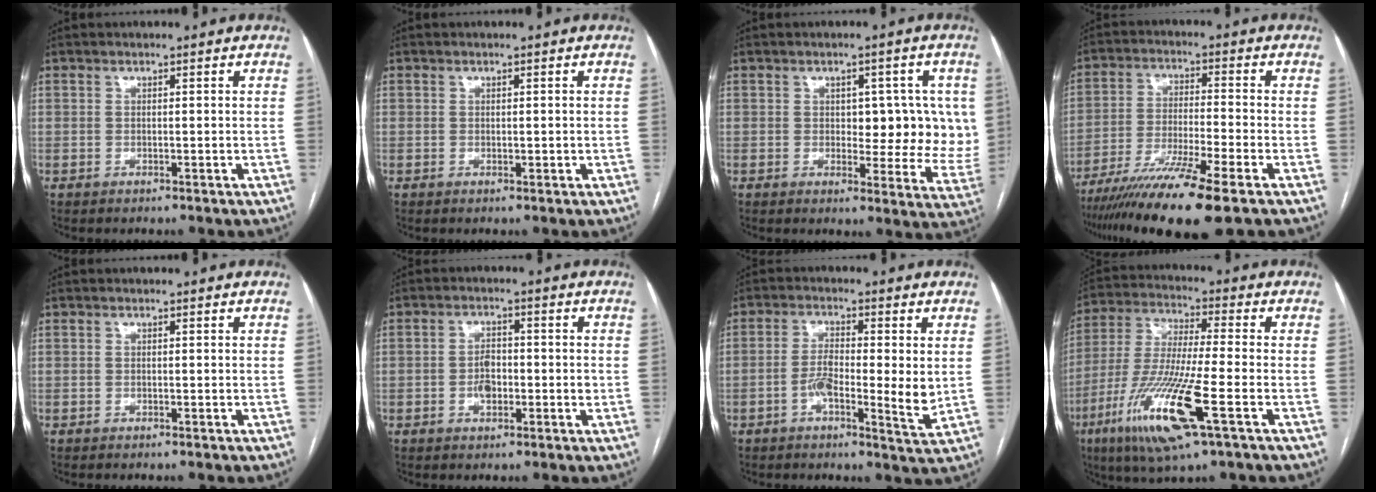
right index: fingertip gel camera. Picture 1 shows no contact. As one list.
[{"total": 0.8, "force": [0.0, 0.6, 0.6], "torque": [-0.008, 0.000, 0.003]}, {"total": 9.2, "force": [1.4, 4.9, 7.7], "torque": [-0.073, 0.008, 0.021]}, {"total": 13.2, "force": [-9.2, -0.8, 9.4], "torque": [-0.175, -0.039, -0.158]}, {"total": 0.0}, {"total": 3.7, "force": [-0.8, 2.2, 2.9], "torque": [-0.053, 0.006, -0.014]}, {"total": 7.6, "force": [-0.8, 1.5, 7.4], "torque": [-0.124, -0.005, -0.019]}, {"total": 15.9, "force": [-6.7, 1.0, 14.4], "torque": [-0.302, -0.027, -0.123]}]